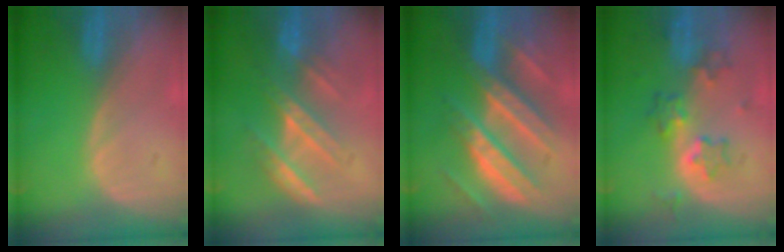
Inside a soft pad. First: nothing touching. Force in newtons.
{"total": 7.2, "press": 6.7, "slide": 2.6}
{"total": 11.0, "press": 11.0, "slide": 1.1}
{"total": 6.0, "press": 5.8, "slide": 1.5}